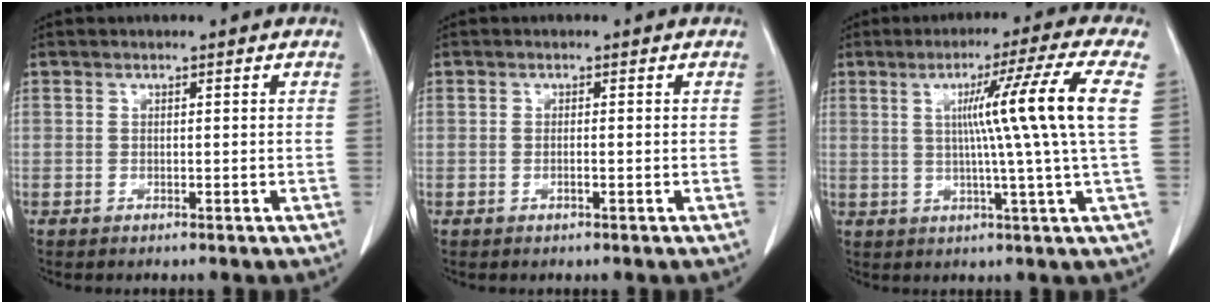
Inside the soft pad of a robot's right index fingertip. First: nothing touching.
{"total": 0.8, "force": [-0.3, 0.1, 0.8], "torque": [-0.013, 0.001, -0.006]}
{"total": 12.3, "force": [2.2, -3.1, 11.7], "torque": [-0.169, 0.006, 0.036]}